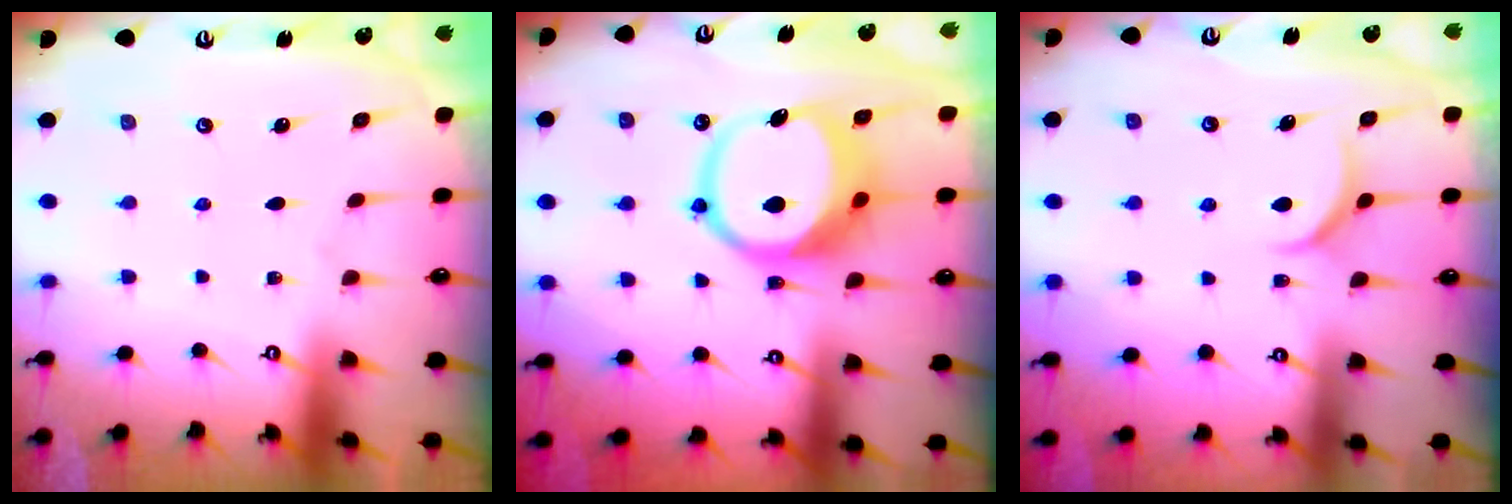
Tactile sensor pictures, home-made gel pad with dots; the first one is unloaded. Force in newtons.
{"total": 11.5, "press": 11.3, "slide": 2.1}
{"total": 5.9, "press": 5.9, "slide": 0.7}